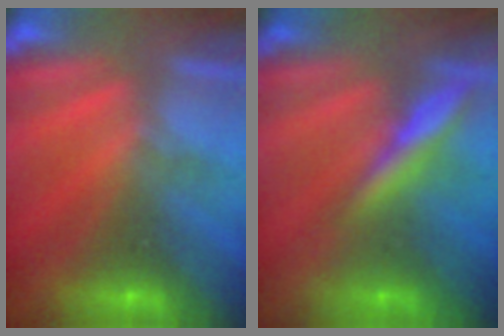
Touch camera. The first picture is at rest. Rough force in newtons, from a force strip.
{"total": 2.4}